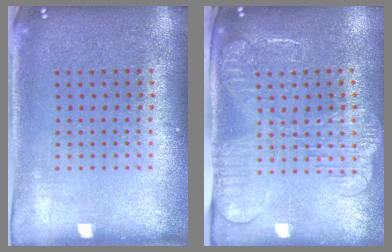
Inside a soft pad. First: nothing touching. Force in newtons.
{"total": 2.5, "press": 2.1, "slide": 1.4}